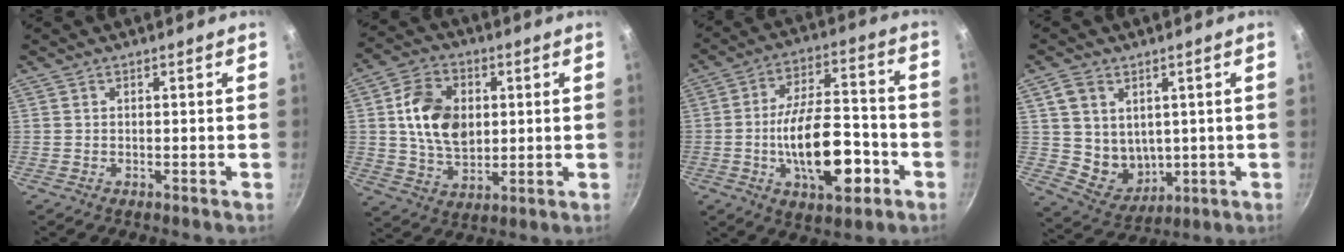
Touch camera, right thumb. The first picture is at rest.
{"total": 13.5, "force": [2.1, 9.5, 9.3], "torque": [-0.143, -0.002, 0.037]}
{"total": 18.4, "force": [-5.6, 8.4, 15.4], "torque": [-0.227, 0.041, -0.085]}
{"total": 9.4, "force": [2.1, 7.8, 4.7], "torque": [-0.060, -0.021, 0.057]}